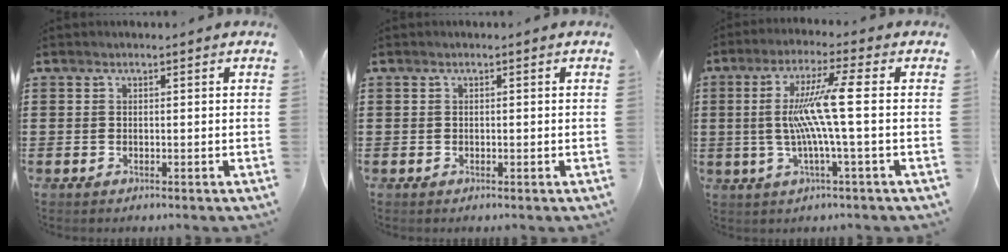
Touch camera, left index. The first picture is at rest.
{"total": 0.0}
{"total": 9.6, "force": [0.1, -0.4, 9.6], "torque": [-0.199, -0.009, -0.013]}